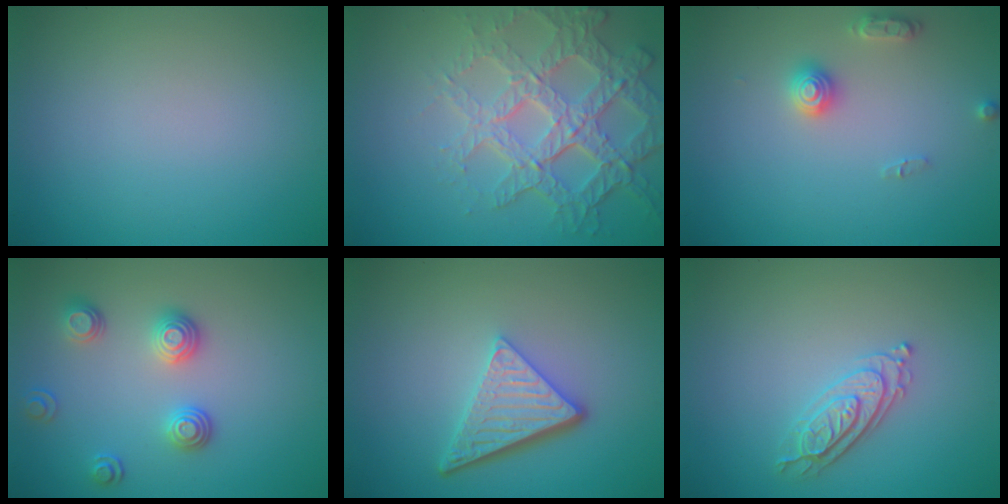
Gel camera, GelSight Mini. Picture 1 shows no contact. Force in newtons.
{"total": 6.8, "press": 5.0, "slide": 4.7}
{"total": 2.2, "press": 2.2, "slide": 0.1}
{"total": 2.9, "press": 2.5, "slide": 1.5}
{"total": 4.7, "press": 3.5, "slide": 3.2}
{"total": 2.4, "press": 2.3, "slide": 0.7}